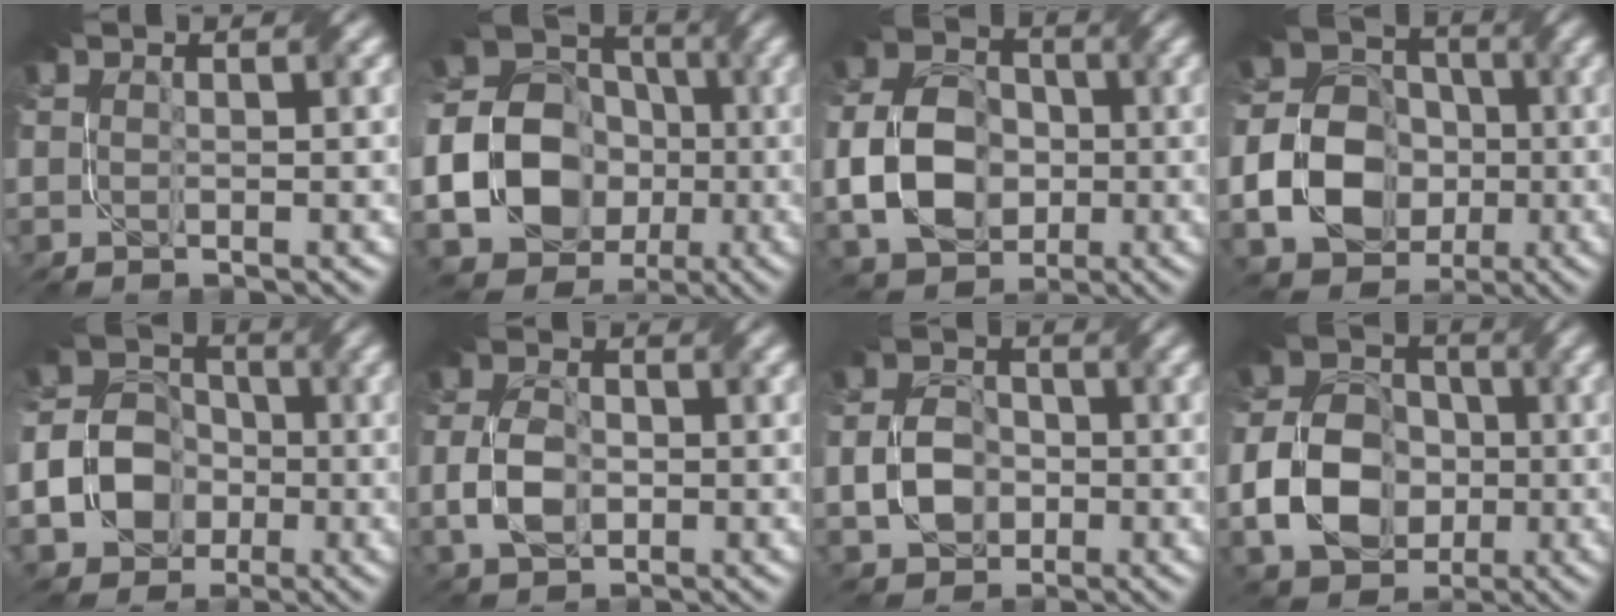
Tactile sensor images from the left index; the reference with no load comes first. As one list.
[{"total": 21.7, "force": [-5.4, 19.4, 8.0], "torque": [-0.187, -0.011, -0.132]}, {"total": 7.5, "force": [-2.0, 5.5, 4.8], "torque": [-0.094, 0.002, -0.046]}, {"total": 8.4, "force": [-2.8, 6.5, 4.5], "torque": [-0.082, -0.005, -0.061]}, {"total": 7.8, "force": [-2.9, 6.4, 3.3], "torque": [-0.061, -0.015, -0.079]}, {"total": 3.9, "force": [-1.4, 2.4, 2.7], "torque": [-0.062, -0.004, -0.032]}, {"total": 4.0, "force": [-1.7, 2.9, 2.2], "torque": [-0.041, -0.001, -0.038]}, {"total": 7.5, "force": [-2.6, 5.6, 4.2], "torque": [-0.079, -0.003, -0.058]}]